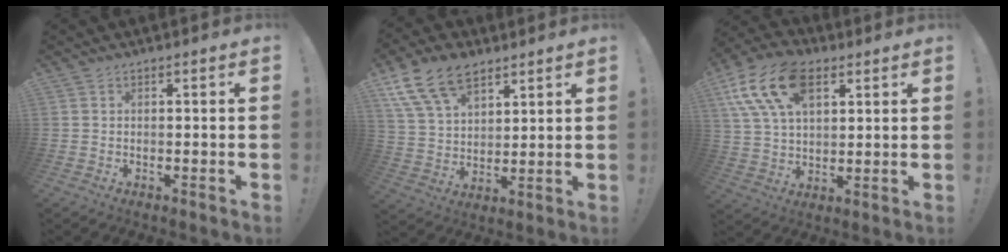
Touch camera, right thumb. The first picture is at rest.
{"total": 14.7, "force": [9.0, 8.8, 7.6], "torque": [-0.148, -0.036, 0.172]}
{"total": 17.5, "force": [7.6, 10.6, 11.7], "torque": [-0.234, -0.017, 0.141]}